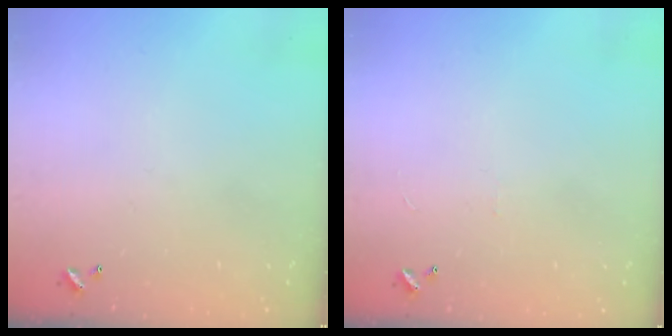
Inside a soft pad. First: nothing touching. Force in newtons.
{"total": 1.3, "press": 1.3, "slide": 0.4}